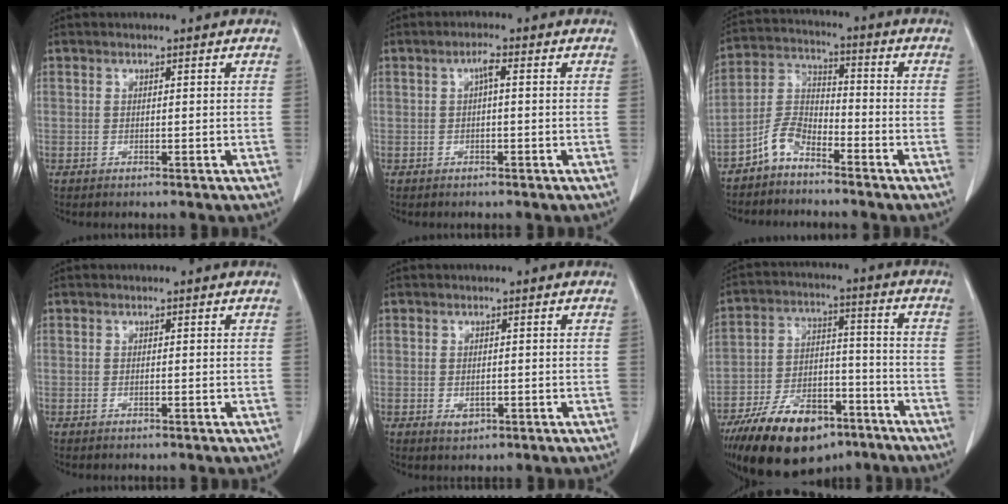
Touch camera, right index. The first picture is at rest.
{"total": 1.8, "force": [0.2, 0.3, 1.7], "torque": [-0.031, 0.004, 0.004]}
{"total": 5.7, "force": [-4.4, 2.4, 2.8], "torque": [-0.062, 0.007, -0.093]}
{"total": 0.0}
{"total": 1.7, "force": [-0.4, 1.2, 1.2], "torque": [-0.017, 0.000, 0.003]}
{"total": 17.9, "force": [-12.3, 8.1, 10.2], "torque": [-0.196, 0.005, -0.206]}